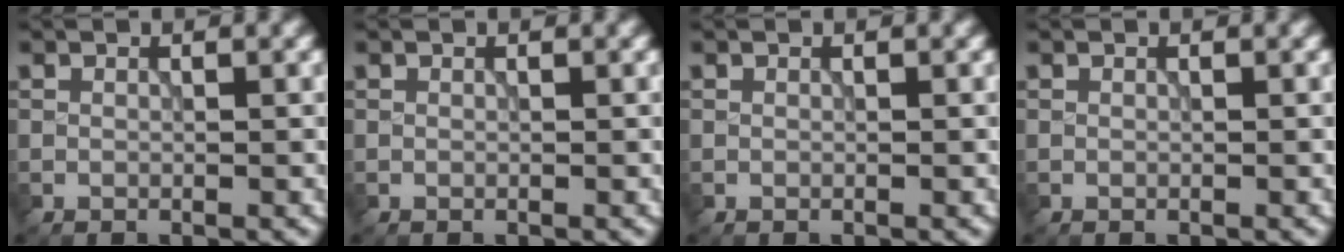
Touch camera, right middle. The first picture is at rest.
{"total": 0.0}
{"total": 0.0}
{"total": 0.0}